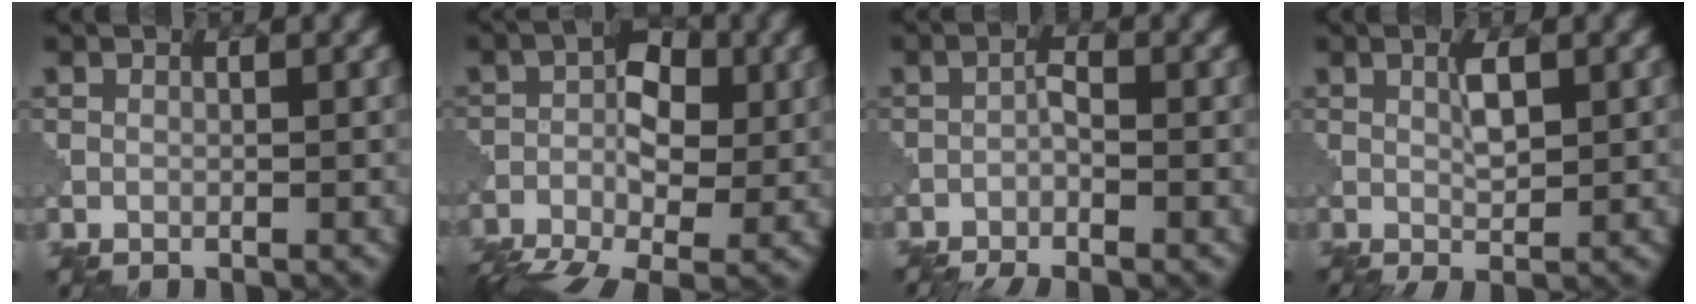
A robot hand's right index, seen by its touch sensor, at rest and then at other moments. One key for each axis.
{"total": 8.9, "fx": -3.4, "fy": 4.9, "fz": 6.6, "tx": -0.114, "ty": -0.010, "tz": -0.068}
{"total": 3.1, "fx": -2.2, "fy": 0.6, "fz": 2.1, "tx": -0.041, "ty": -0.004, "tz": -0.051}
{"total": 2.3, "fx": 0.4, "fy": 0.4, "fz": 2.3, "tx": -0.044, "ty": 0.002, "tz": 0.007}